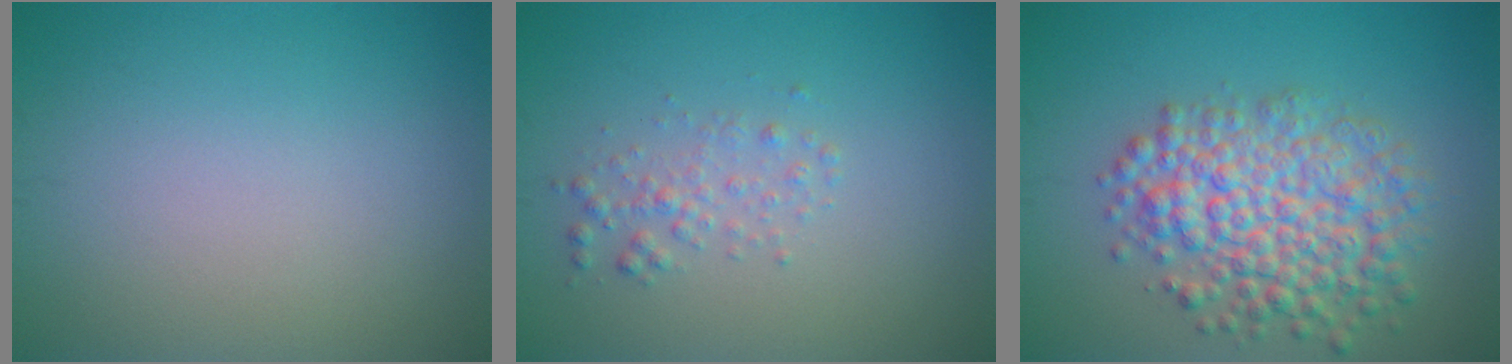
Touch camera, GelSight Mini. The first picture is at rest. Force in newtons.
{"total": 1.5, "press": 1.5, "slide": 0.0}
{"total": 7.0, "press": 7.0, "slide": 0.2}